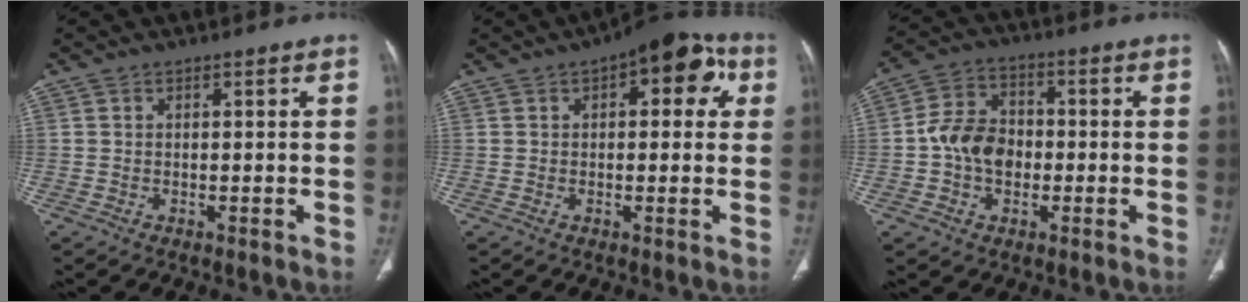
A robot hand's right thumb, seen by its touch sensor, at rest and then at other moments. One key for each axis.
{"total": 11.6, "fx": 4.3, "fy": 5.5, "fz": 9.3, "tx": -0.077, "ty": 0.021, "tz": 0.044}
{"total": 9.4, "fx": -0.9, "fy": 7.1, "fz": 6.2, "tx": -0.090, "ty": 0.019, "tz": -0.024}